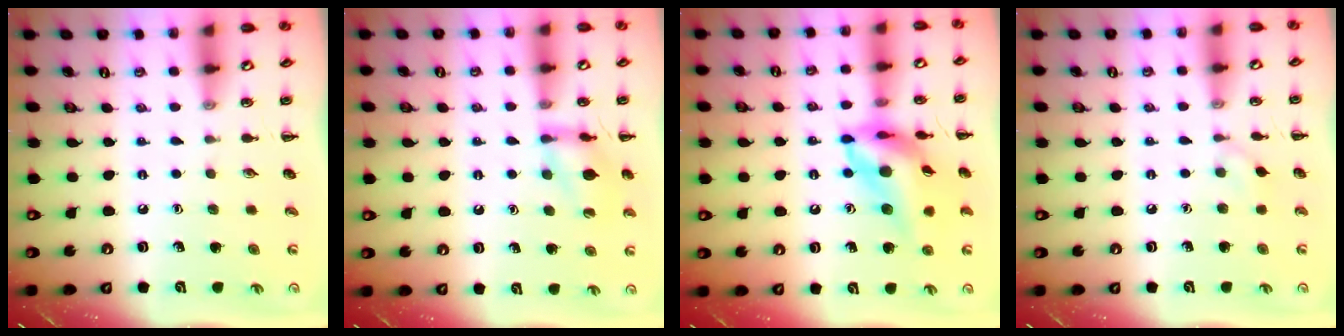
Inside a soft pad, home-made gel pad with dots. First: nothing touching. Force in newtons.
{"total": 12.7, "press": 12.7, "slide": 1.0}
{"total": 17.3, "press": 16.9, "slide": 3.7}
{"total": 5.0, "press": 4.7, "slide": 1.6}